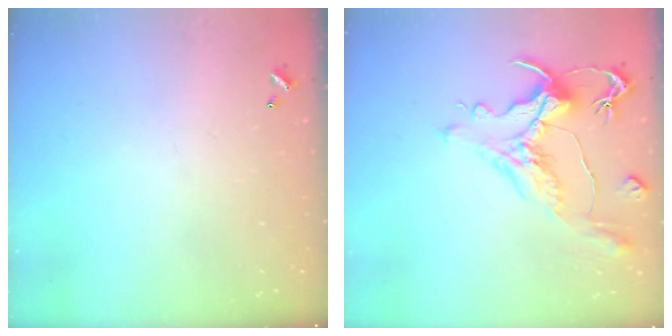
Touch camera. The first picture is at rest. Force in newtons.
{"total": 1.7, "press": 0.9, "slide": 1.4}